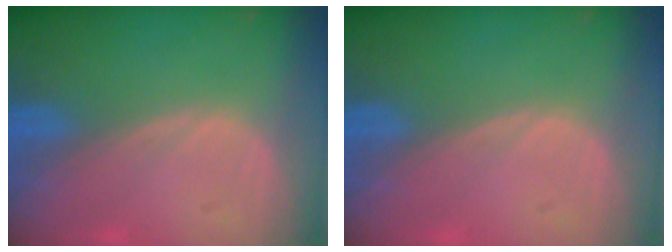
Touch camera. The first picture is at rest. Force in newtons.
{"total": 0.0}